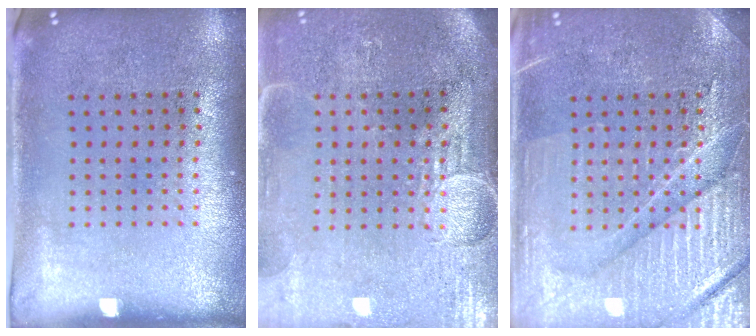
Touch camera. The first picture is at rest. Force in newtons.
{"total": 3.9, "press": 3.4, "slide": 1.9}
{"total": 6.1, "press": 6.0, "slide": 0.8}